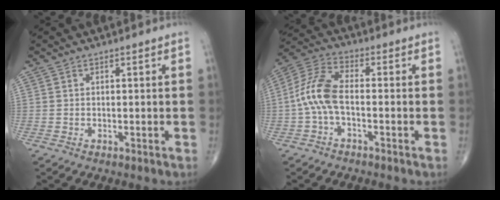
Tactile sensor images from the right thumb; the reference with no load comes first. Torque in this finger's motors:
{"motor_torque": [1.18, 1.37, 1.20, -0.20, 0.09]}